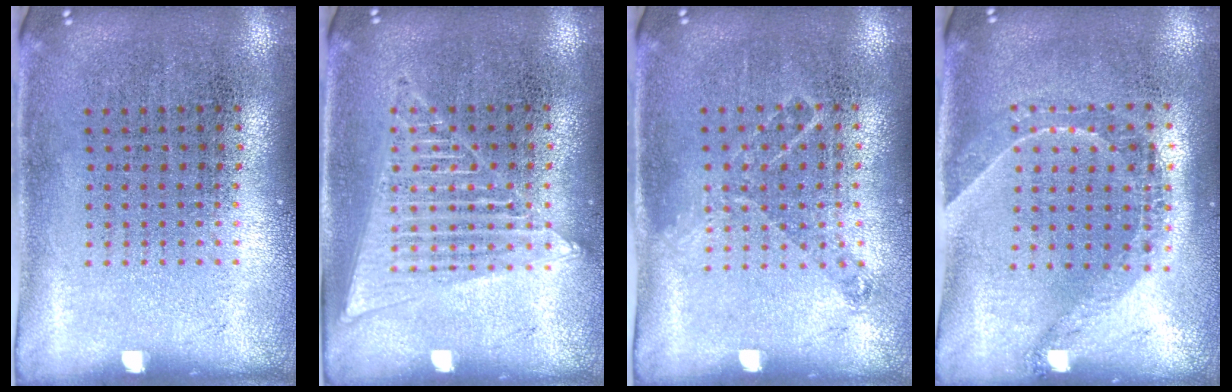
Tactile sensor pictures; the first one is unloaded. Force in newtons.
{"total": 1.4, "press": 1.4, "slide": 0.1}
{"total": 0.9, "press": 0.8, "slide": 0.2}
{"total": 1.6, "press": 1.3, "slide": 1.0}